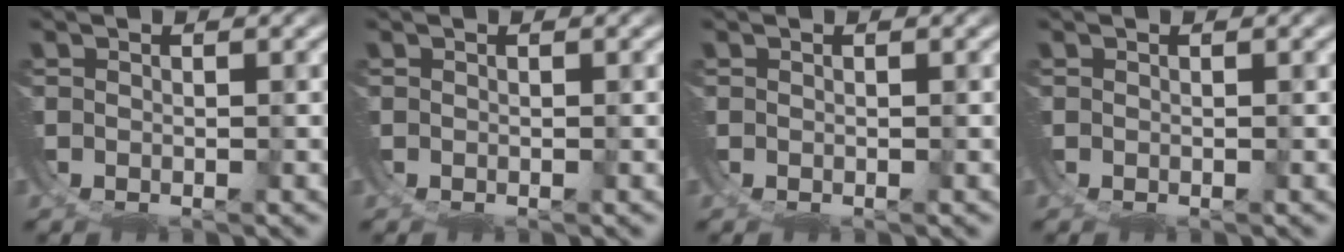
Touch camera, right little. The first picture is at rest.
{"total": 0.0}
{"total": 0.0}
{"total": 0.0}